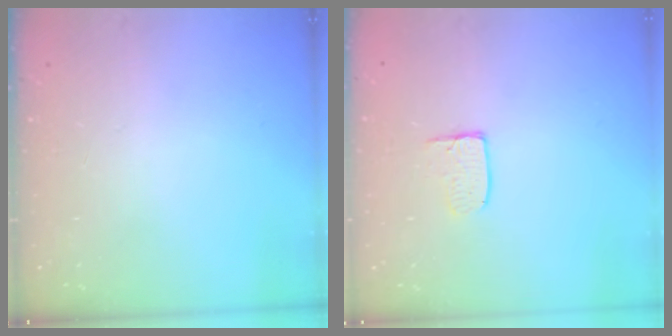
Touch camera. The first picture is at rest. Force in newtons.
{"total": 4.7, "press": 4.7, "slide": 0.4}